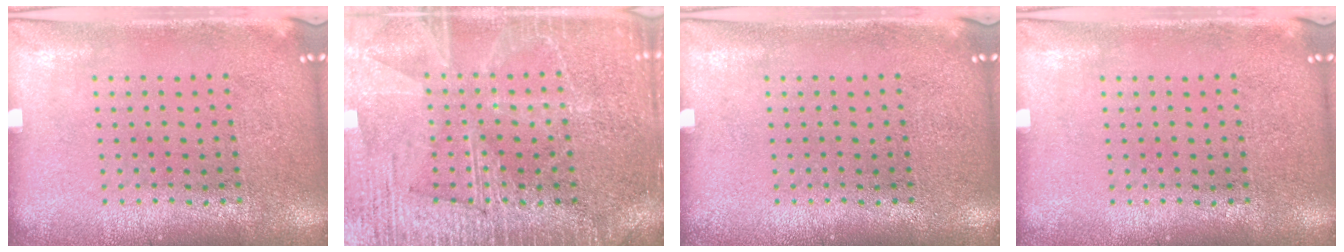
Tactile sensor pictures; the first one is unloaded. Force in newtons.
{"total": 5.3, "press": 5.2, "slide": 0.7}
{"total": 0.0}
{"total": 0.0}